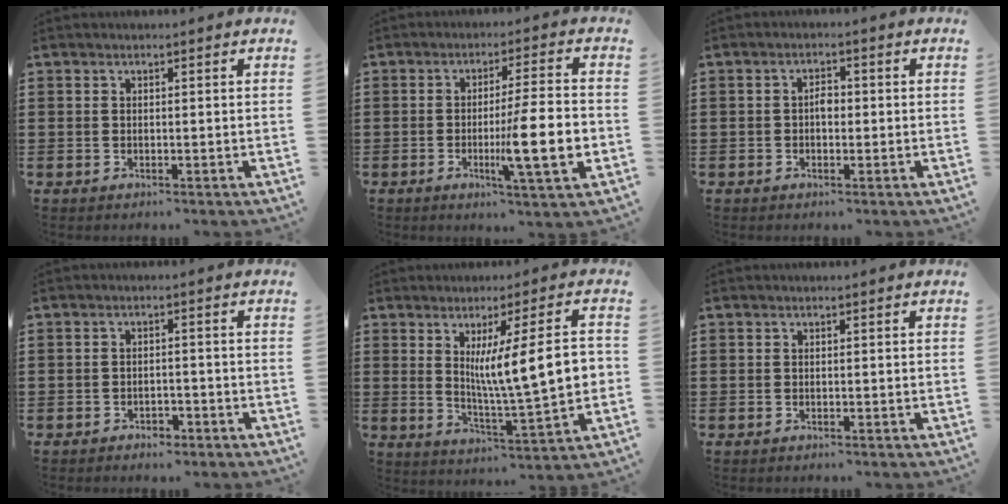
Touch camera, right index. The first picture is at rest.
{"total": 11.0, "force": [-2.6, 1.0, 10.7], "torque": [-0.166, -0.014, -0.047]}
{"total": 2.0, "force": [-0.2, 1.1, 1.7], "torque": [-0.032, 0.005, -0.005]}
{"total": 1.8, "force": [-1.6, 0.5, 0.3], "torque": [-0.013, -0.002, -0.035]}
{"total": 11.3, "force": [1.9, 1.5, 11.1], "torque": [-0.185, -0.007, 0.028]}
{"total": 0.0}